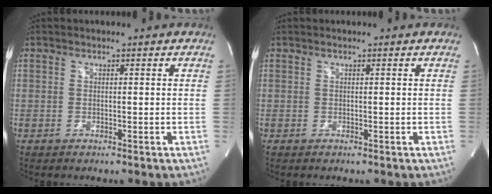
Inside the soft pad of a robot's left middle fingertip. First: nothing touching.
{"total": 0.0}